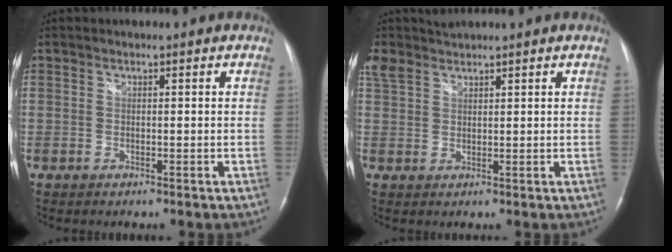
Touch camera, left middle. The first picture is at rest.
{"total": 2.9, "force": [2.9, 0.6, 0.2], "torque": [-0.019, 0.017, 0.063]}